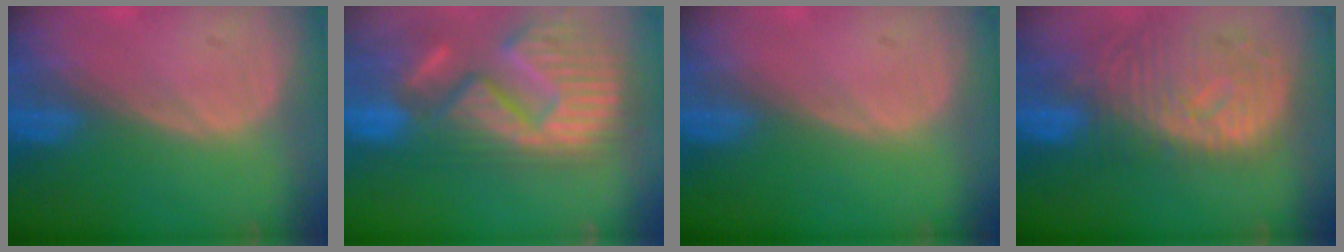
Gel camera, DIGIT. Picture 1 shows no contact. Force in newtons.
{"total": 15.4, "press": 12.8, "slide": 8.6}
{"total": 0.0}
{"total": 11.3, "press": 9.9, "slide": 5.6}